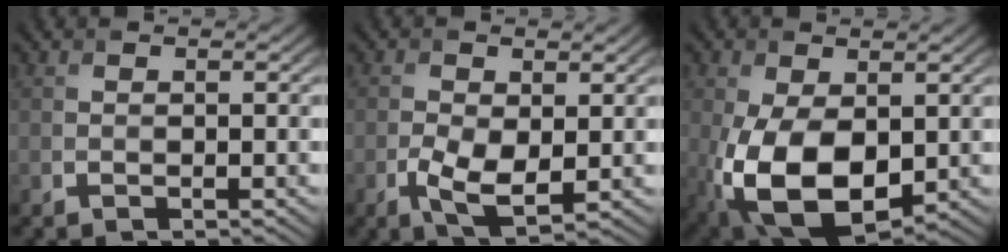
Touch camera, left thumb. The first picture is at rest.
{"total": 4.6, "force": [-0.7, 2.4, 3.8], "torque": [-0.088, -0.011, -0.011]}
{"total": 12.3, "force": [-1.9, 7.3, 9.8], "torque": [-0.221, -0.028, -0.026]}